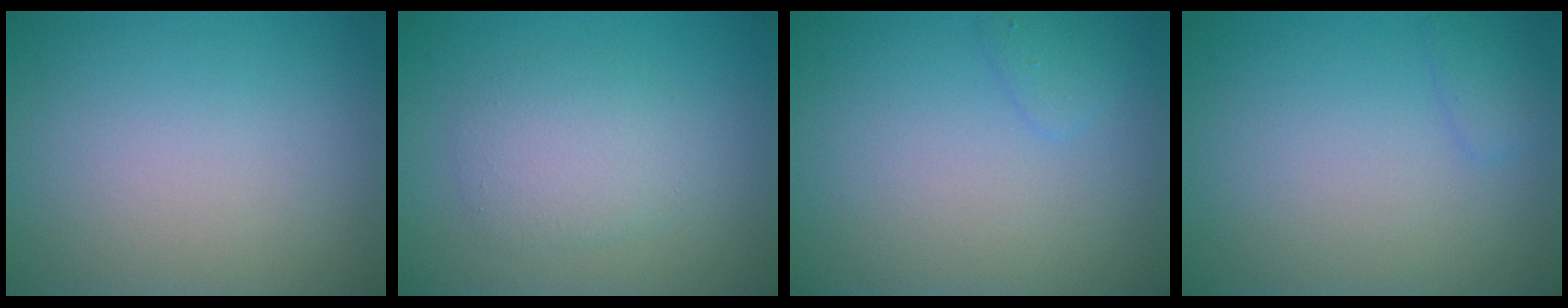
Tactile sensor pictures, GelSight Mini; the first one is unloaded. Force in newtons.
{"total": 2.9, "press": 2.9, "slide": 0.1}
{"total": 1.1, "press": 1.1, "slide": 0.0}
{"total": 1.0, "press": 1.0, "slide": 0.1}